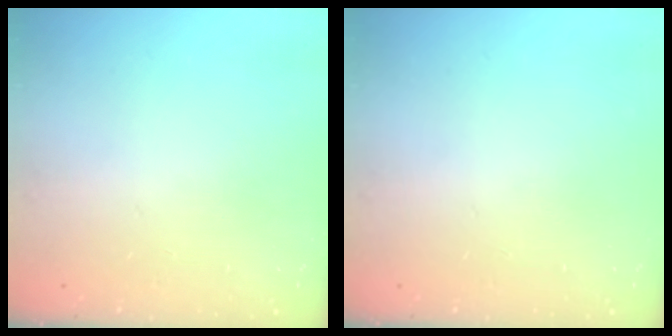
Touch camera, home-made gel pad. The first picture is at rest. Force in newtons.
{"total": 0.0}